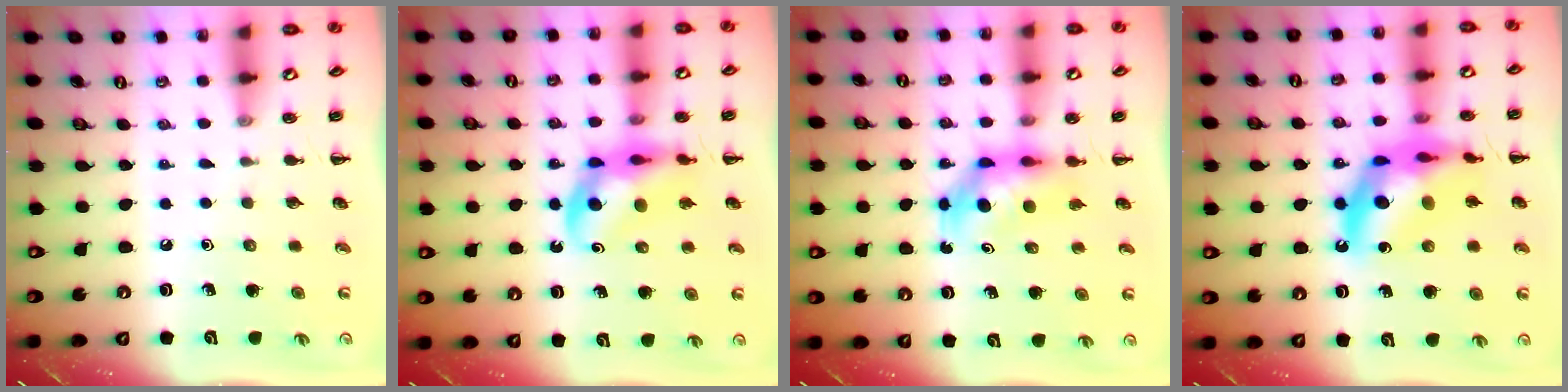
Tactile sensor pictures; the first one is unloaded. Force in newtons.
{"total": 11.2, "press": 10.8, "slide": 3.0}
{"total": 5.7, "press": 5.6, "slide": 0.8}
{"total": 17.7, "press": 17.2, "slide": 4.5}